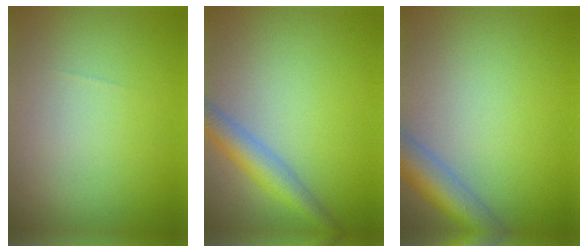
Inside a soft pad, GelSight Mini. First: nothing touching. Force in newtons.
{"total": 3.7, "press": 3.7, "slide": 0.2}
{"total": 5.0, "press": 5.0, "slide": 0.3}